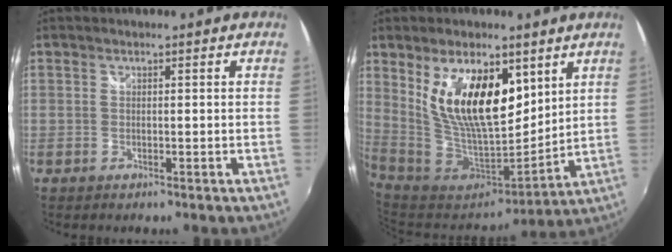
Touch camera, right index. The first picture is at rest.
{"total": 16.8, "force": [6.5, 7.9, 13.4], "torque": [-0.246, -0.002, 0.130]}